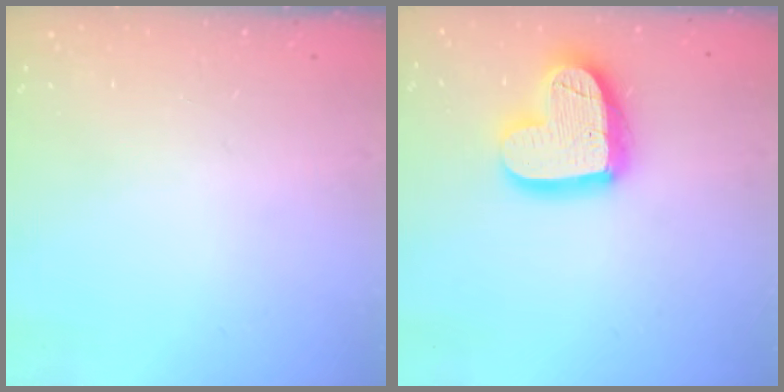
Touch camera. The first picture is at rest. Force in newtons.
{"total": 17.8, "press": 17.8, "slide": 1.4}